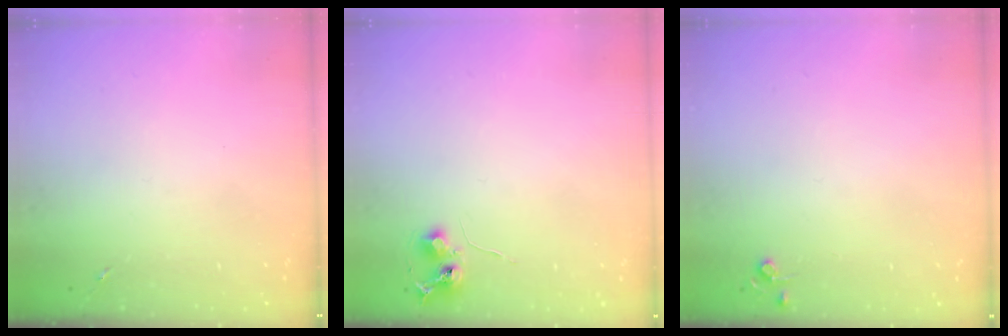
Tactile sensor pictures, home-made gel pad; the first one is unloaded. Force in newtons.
{"total": 6.4, "press": 6.3, "slide": 0.7}
{"total": 3.8, "press": 3.8, "slide": 0.5}